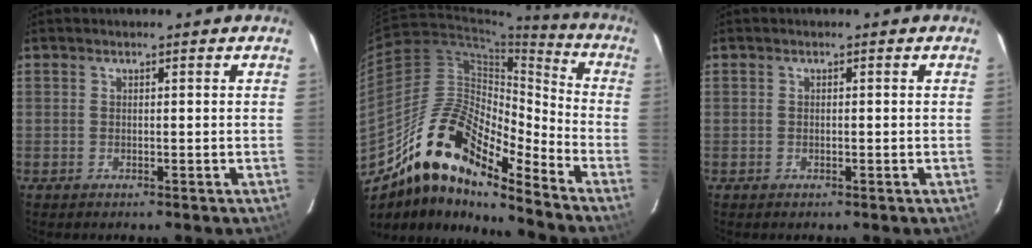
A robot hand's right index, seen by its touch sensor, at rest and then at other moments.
{"total": 17.3, "force": [-13.0, 5.0, 10.3], "torque": [-0.173, 0.004, -0.254]}
{"total": 0.0}